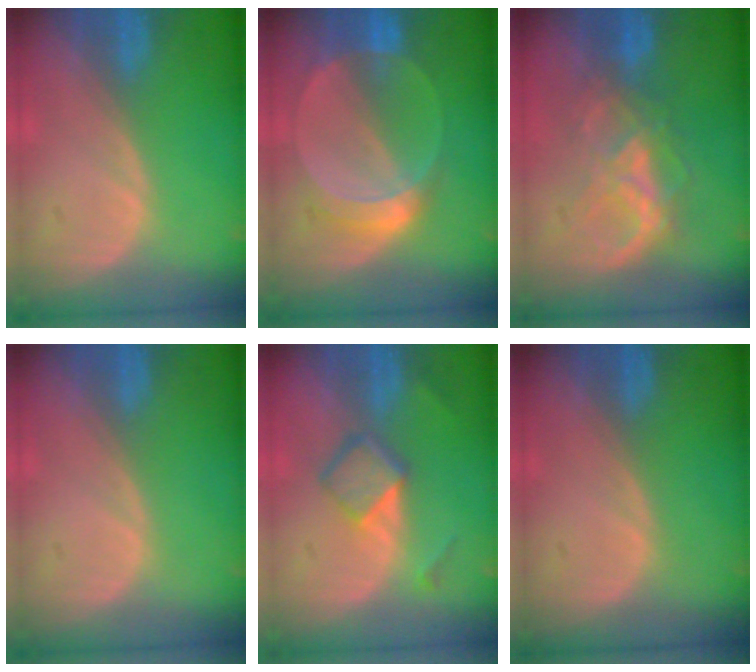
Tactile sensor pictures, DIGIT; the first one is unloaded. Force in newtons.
{"total": 6.3, "press": 5.6, "slide": 2.7}
{"total": 6.4, "press": 6.4, "slide": 0.8}
{"total": 0.0}
{"total": 5.0, "press": 4.6, "slide": 1.9}
{"total": 0.0}